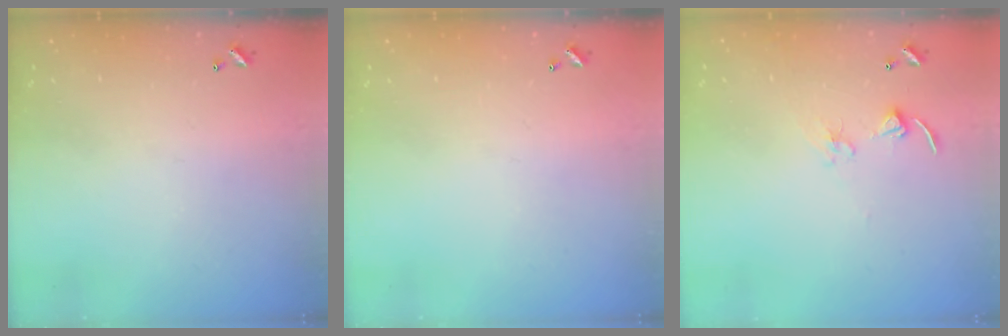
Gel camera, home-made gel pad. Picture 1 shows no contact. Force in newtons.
{"total": 0.0}
{"total": 2.7, "press": 2.7, "slide": 0.2}